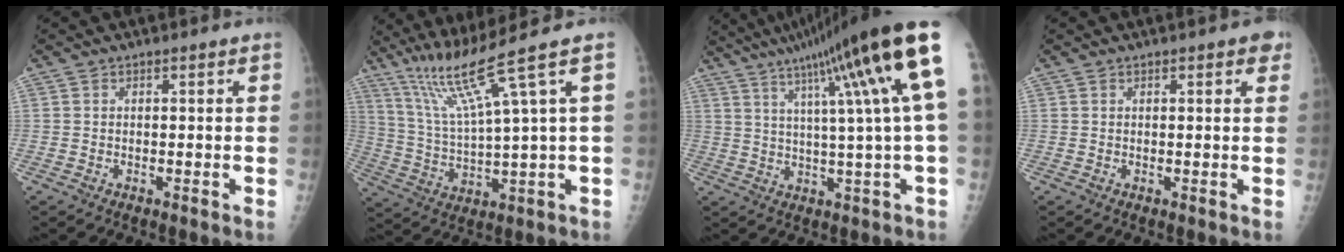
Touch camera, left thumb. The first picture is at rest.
{"total": 12.8, "force": [7.6, -2.0, 10.1], "torque": [-0.187, -0.031, 0.150]}
{"total": 20.0, "force": [9.7, -0.2, 17.6], "torque": [-0.255, 0.008, 0.139]}
{"total": 2.7, "force": [1.3, 0.8, 2.3], "torque": [-0.022, 0.000, 0.012]}